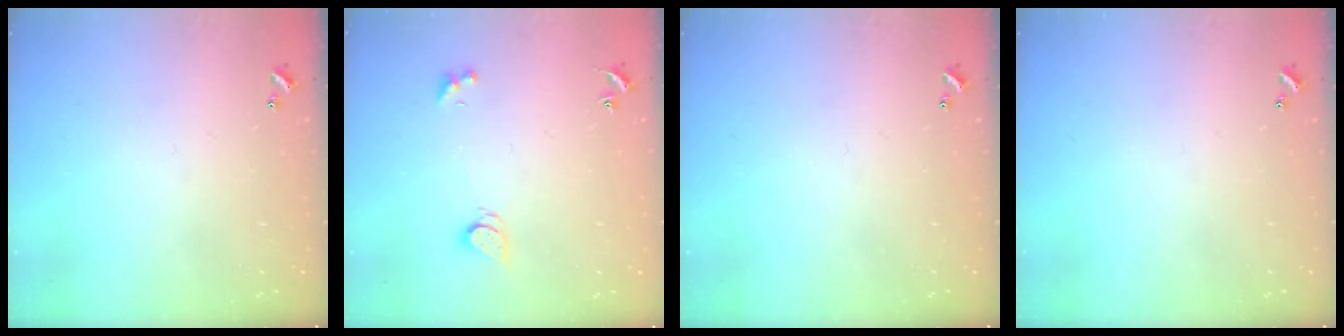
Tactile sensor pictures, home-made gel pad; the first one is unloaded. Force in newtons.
{"total": 1.7, "press": 1.7, "slide": 0.4}
{"total": 0.0}
{"total": 0.0}